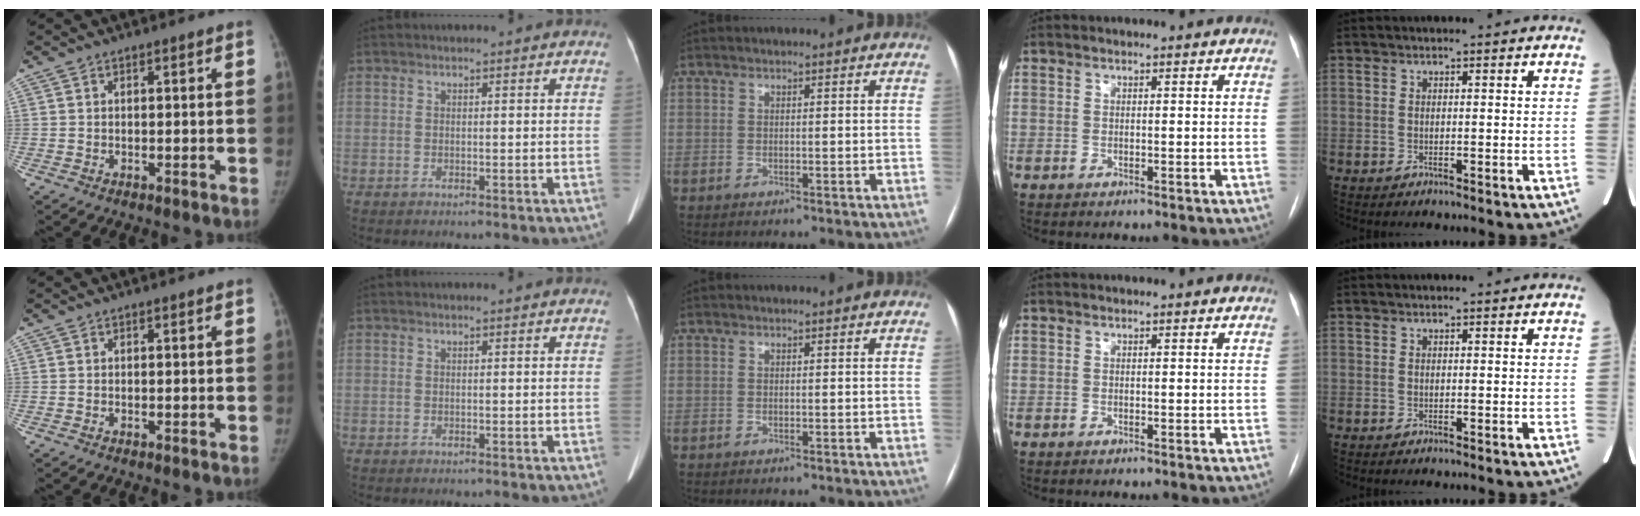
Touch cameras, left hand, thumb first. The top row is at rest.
{}